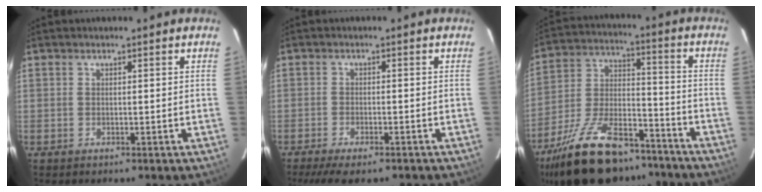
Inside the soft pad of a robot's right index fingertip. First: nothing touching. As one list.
[{"total": 8.6, "force": [-6.8, 2.2, 4.8], "torque": [-0.110, -0.028, -0.112]}, {"total": 24.8, "force": [-18.4, 10.5, 12.9], "torque": [-0.255, 0.005, -0.284]}]